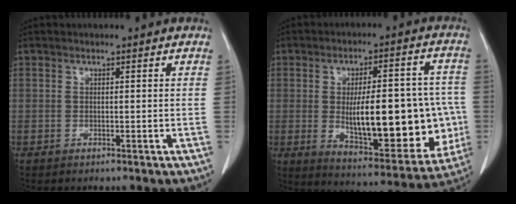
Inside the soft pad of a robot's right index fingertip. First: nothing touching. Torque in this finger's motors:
{"motor_torque": [1.52, -0.62, 0.63, 0.19]}